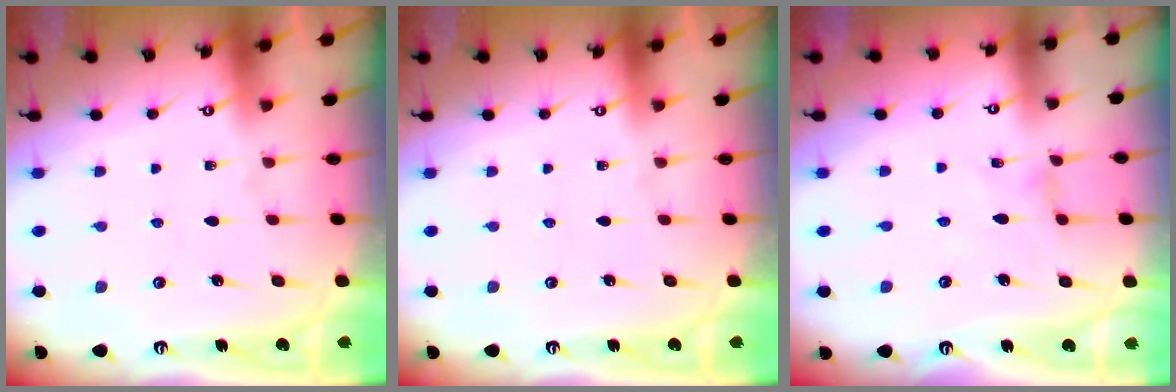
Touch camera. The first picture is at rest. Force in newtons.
{"total": 0.0}
{"total": 0.6, "press": 0.5, "slide": 0.2}